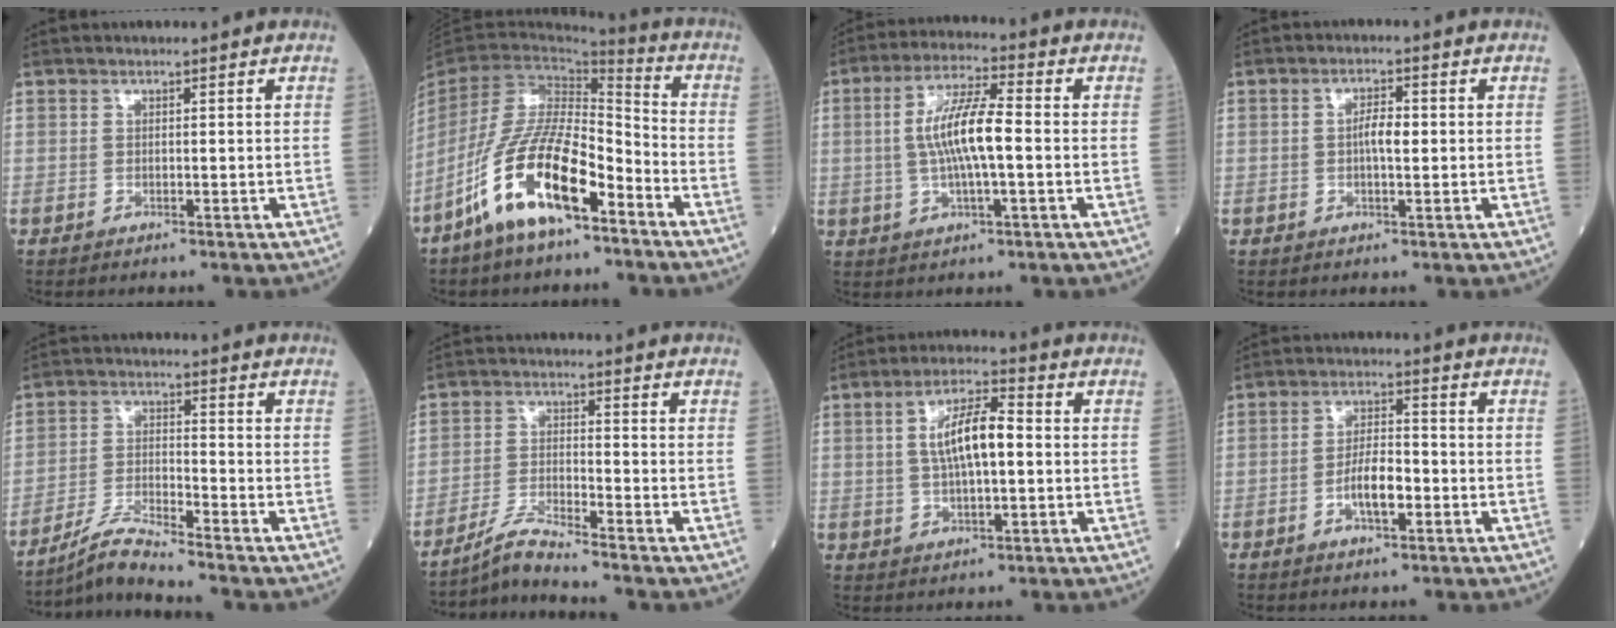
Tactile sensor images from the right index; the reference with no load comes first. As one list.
[{"total": 15.0, "force": [-8.6, 4.0, 11.5], "torque": [-0.234, -0.006, -0.161]}, {"total": 9.5, "force": [-0.2, 1.6, 9.3], "torque": [-0.181, 0.010, -0.008]}, {"total": 3.1, "force": [0.0, 0.9, 2.9], "torque": [-0.053, 0.006, -0.001]}, {"total": 5.8, "force": [-5.3, -1.4, 1.6], "torque": [-0.039, -0.021, -0.104]}, {"total": 4.8, "force": [-4.4, -1.3, 1.2], "torque": [-0.030, -0.022, -0.089]}, {"total": 8.6, "force": [0.7, 2.4, 8.2], "torque": [-0.156, 0.017, 0.010]}, {"total": 5.7, "force": [-1.9, 1.9, 5.0], "torque": [-0.094, 0.008, -0.035]}]